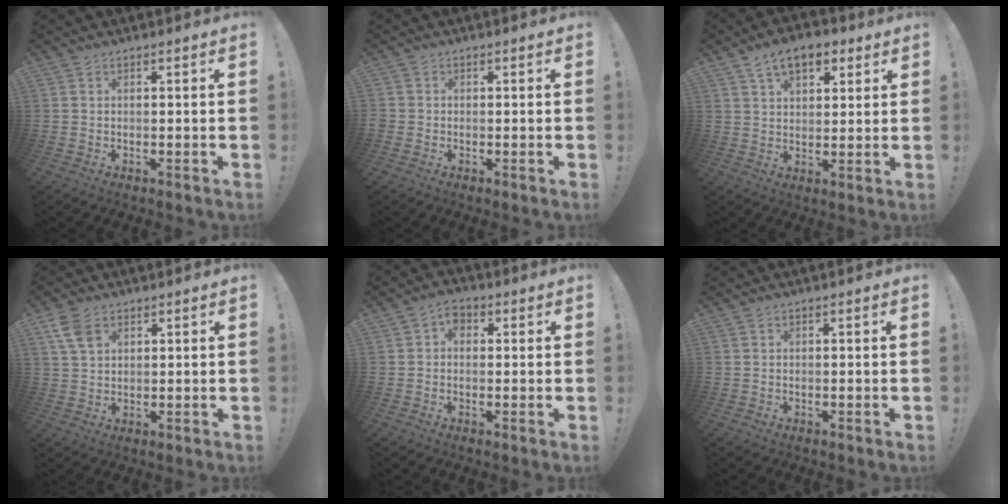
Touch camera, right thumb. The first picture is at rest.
{"total": 1.6, "force": [-0.5, 1.4, 0.5], "torque": [-0.006, 0.005, -0.009]}
{"total": 9.9, "force": [5.4, 5.9, 5.9], "torque": [-0.082, -0.011, 0.099]}
{"total": 6.4, "force": [3.2, 4.1, 3.8], "torque": [-0.064, -0.005, 0.064]}
{"total": 3.8, "force": [0.3, 2.9, 2.4], "torque": [-0.044, 0.009, 0.007]}
{"total": 0.0}